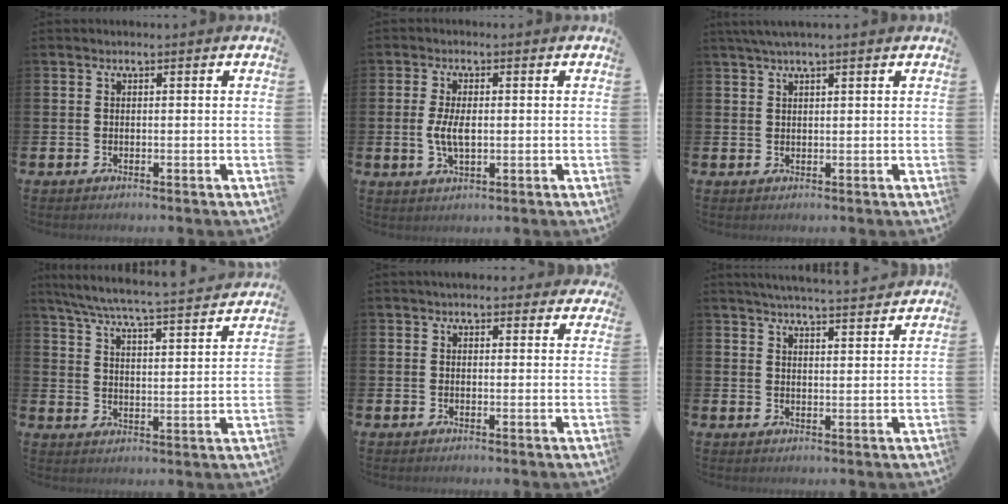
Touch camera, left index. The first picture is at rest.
{"total": 4.1, "force": [0.0, 1.9, 3.6], "torque": [-0.069, 0.001, -0.005]}
{"total": 2.4, "force": [1.9, 0.1, 1.4], "torque": [-0.033, 0.006, 0.035]}
{"total": 6.6, "force": [6.1, 0.3, 2.4], "torque": [-0.070, -0.049, 0.103]}
{"total": 2.9, "force": [2.8, 1.0, 0.3], "torque": [0.002, -0.010, 0.048]}
{"total": 4.7, "force": [4.6, -0.4, 0.5], "torque": [-0.017, -0.031, 0.080]}